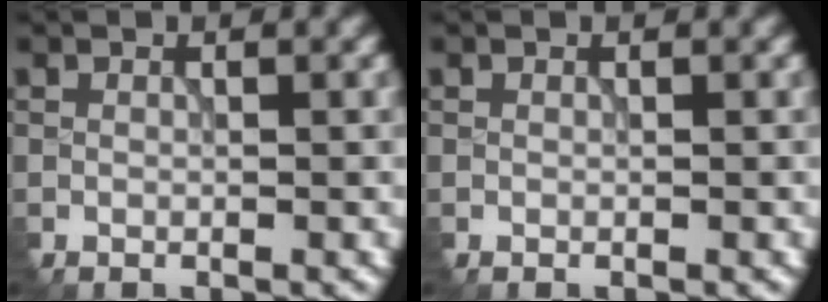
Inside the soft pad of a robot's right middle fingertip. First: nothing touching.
{"total": 0.0}